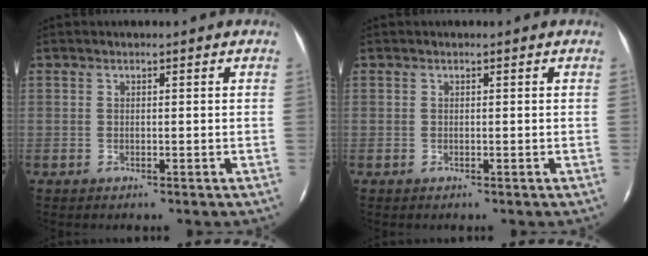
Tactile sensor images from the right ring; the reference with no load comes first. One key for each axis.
{"total": 0.0}